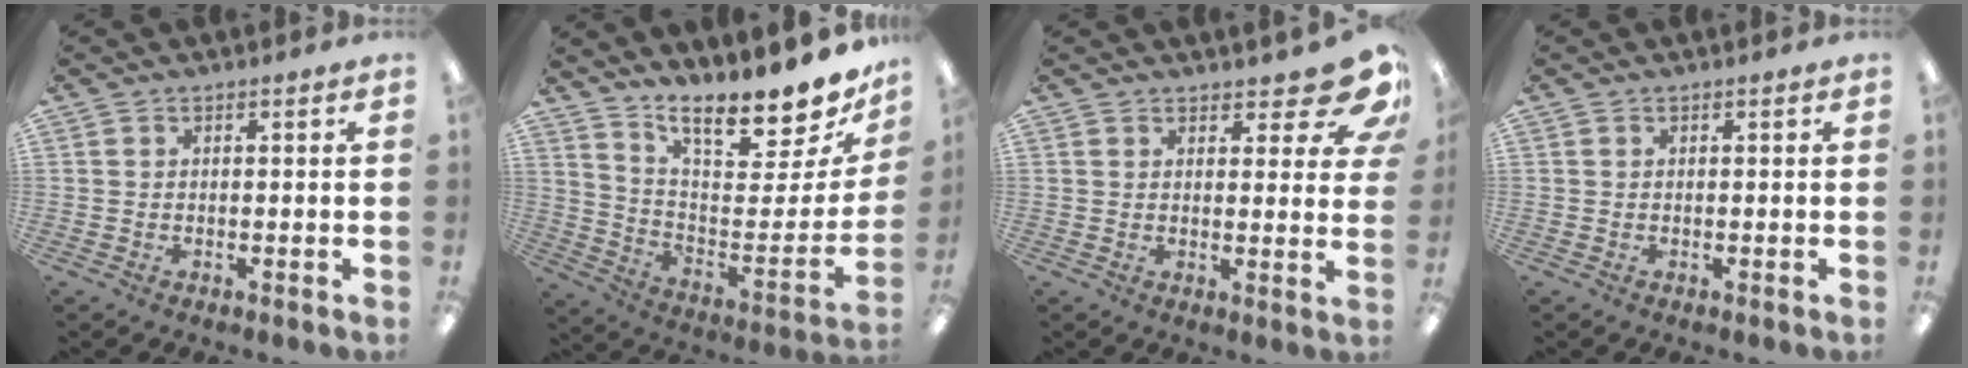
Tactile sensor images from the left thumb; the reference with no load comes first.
{"total": 15.4, "force": [13.0, 3.3, 7.7], "torque": [-0.099, -0.118, 0.211]}
{"total": 9.1, "force": [6.7, 3.1, 5.3], "torque": [-0.058, -0.045, 0.116]}
{"total": 0.0}